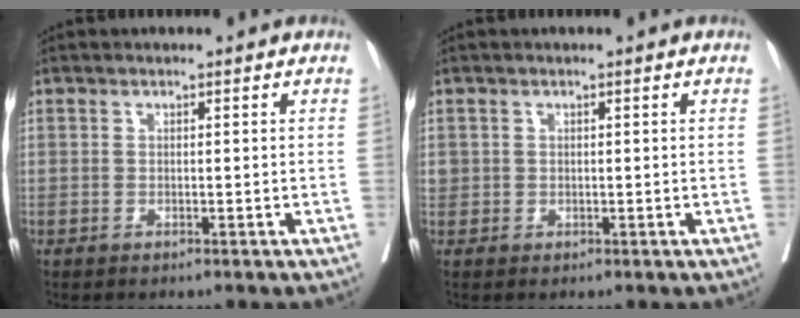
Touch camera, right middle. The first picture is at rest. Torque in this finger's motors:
{"motor_torque": [-0.23, -0.06, -0.01, 0.00]}